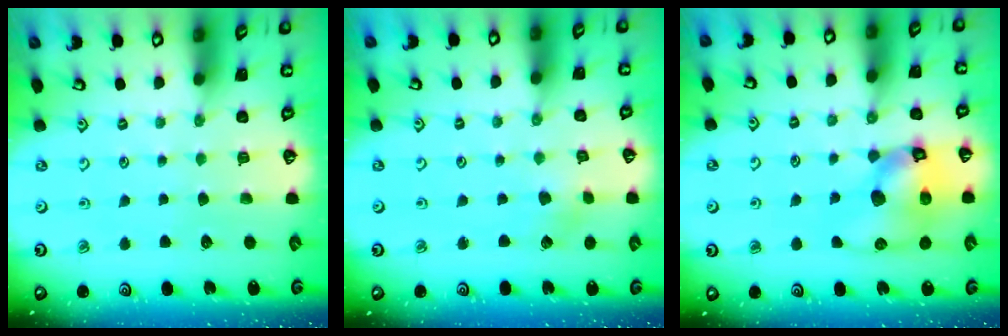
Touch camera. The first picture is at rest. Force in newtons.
{"total": 2.5, "press": 2.5, "slide": 0.4}
{"total": 14.1, "press": 13.9, "slide": 2.1}